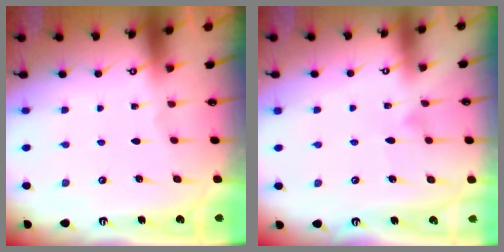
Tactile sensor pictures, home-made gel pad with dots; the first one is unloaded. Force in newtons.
{"total": 4.9, "press": 4.9, "slide": 0.4}